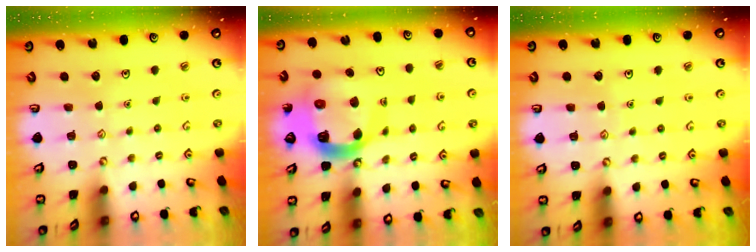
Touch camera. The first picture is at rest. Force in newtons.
{"total": 14.8, "press": 14.6, "slide": 1.8}
{"total": 2.6, "press": 2.5, "slide": 0.3}